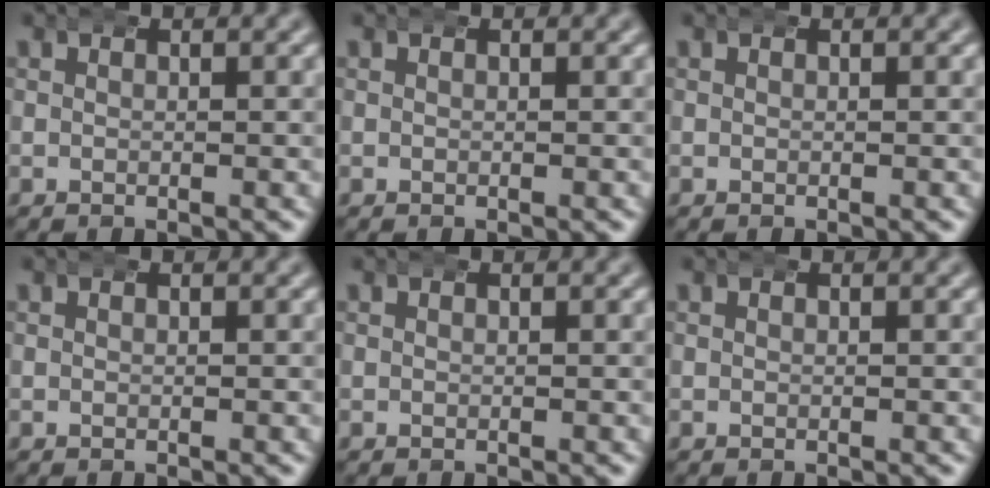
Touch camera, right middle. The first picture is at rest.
{"total": 0.0}
{"total": 0.0}
{"total": 0.0}
{"total": 0.0}
{"total": 0.0}